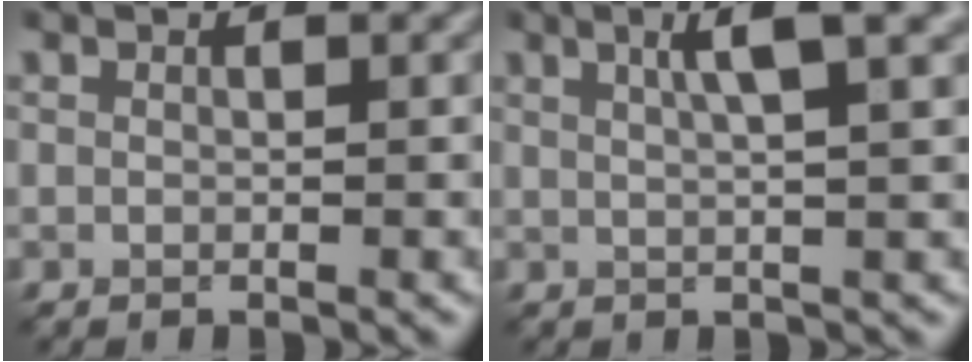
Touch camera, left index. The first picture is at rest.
{"total": 5.1, "force": [2.4, 1.0, 4.4], "torque": [-0.053, 0.012, 0.032]}